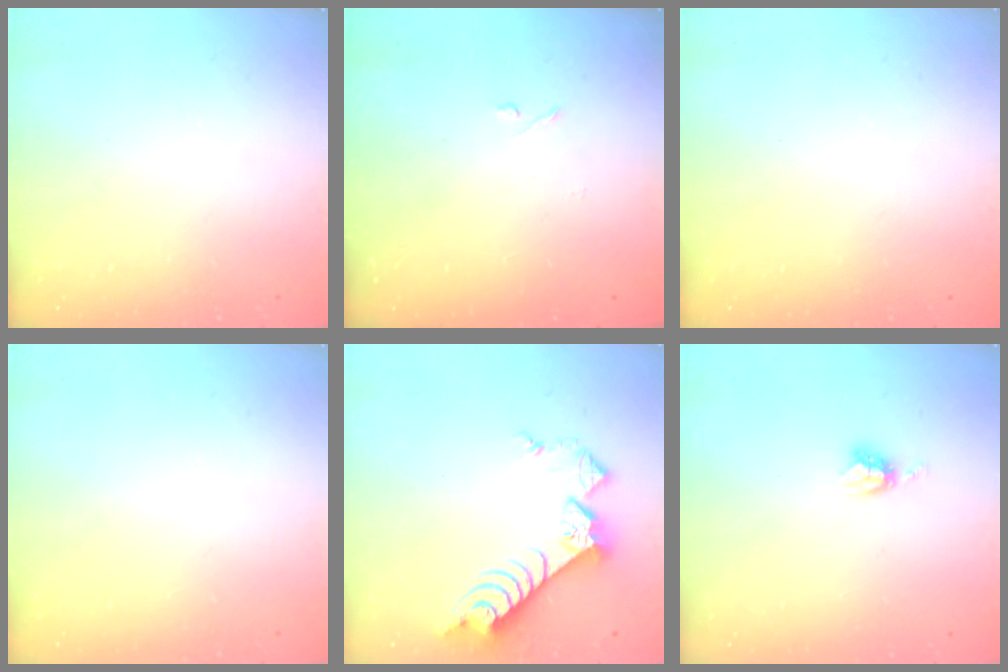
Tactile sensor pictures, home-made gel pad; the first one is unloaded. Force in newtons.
{"total": 3.1, "press": 3.0, "slide": 0.4}
{"total": 0.0}
{"total": 0.0}
{"total": 9.4, "press": 9.3, "slide": 1.2}
{"total": 4.4, "press": 4.4, "slide": 0.2}